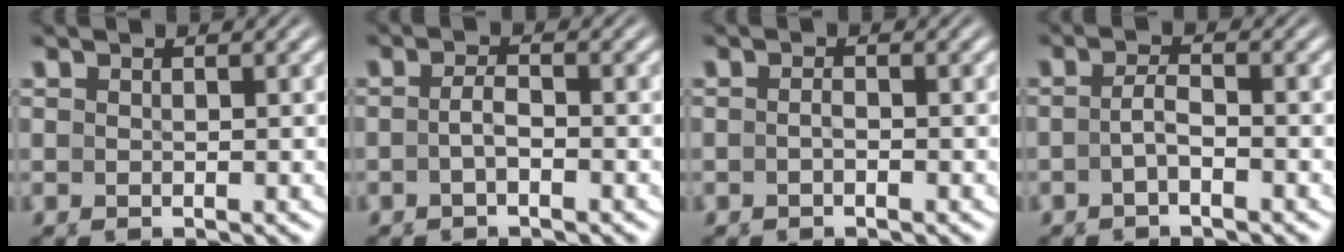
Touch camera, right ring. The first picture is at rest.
{"total": 1.5, "force": [-0.8, -0.1, 1.3], "torque": [-0.028, -0.005, -0.013]}
{"total": 1.1, "force": [-0.5, 0.4, 0.9], "torque": [-0.015, 0.004, -0.013]}
{"total": 1.7, "force": [-1.1, -0.1, 1.4], "torque": [-0.027, -0.004, -0.019]}